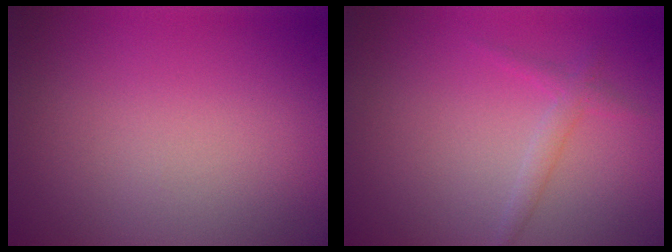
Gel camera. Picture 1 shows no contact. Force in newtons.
{"total": 1.3, "press": 1.3, "slide": 0.1}